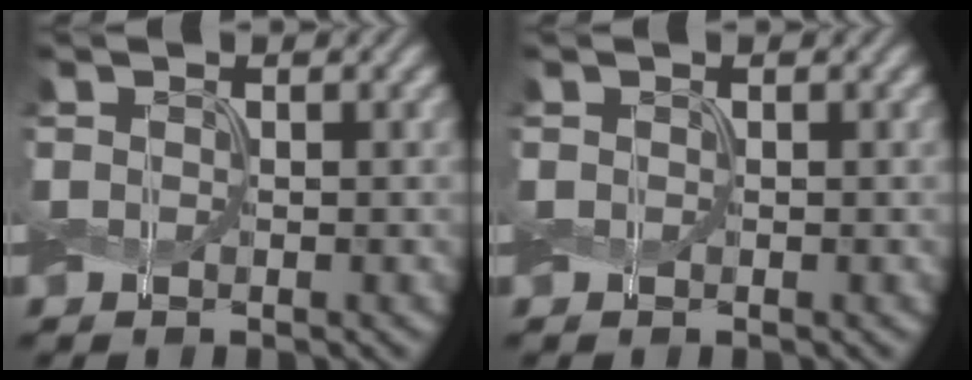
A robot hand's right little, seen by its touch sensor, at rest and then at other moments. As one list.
[{"total": 0.0}]